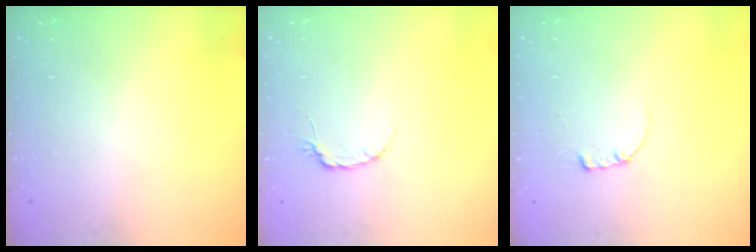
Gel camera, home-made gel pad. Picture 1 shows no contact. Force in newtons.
{"total": 4.0, "press": 4.0, "slide": 0.5}
{"total": 0.6, "press": 0.5, "slide": 0.2}